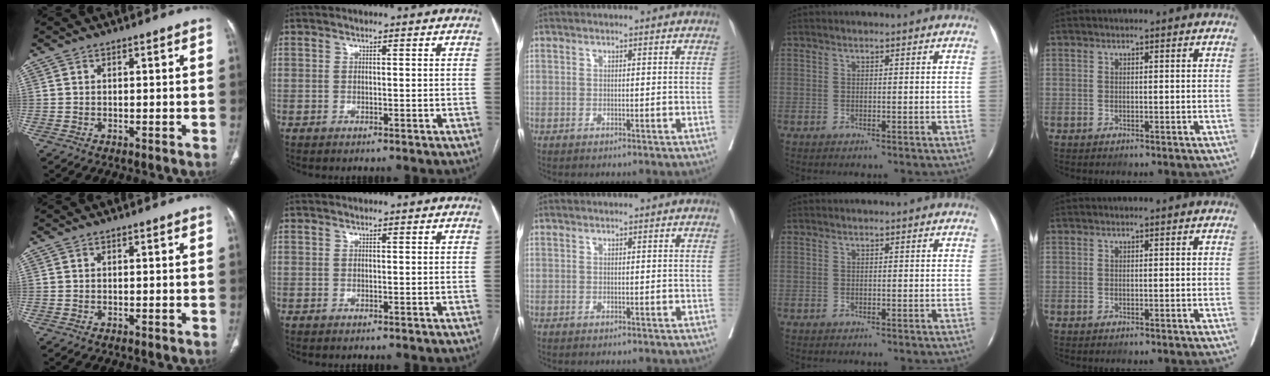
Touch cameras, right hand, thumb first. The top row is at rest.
{}